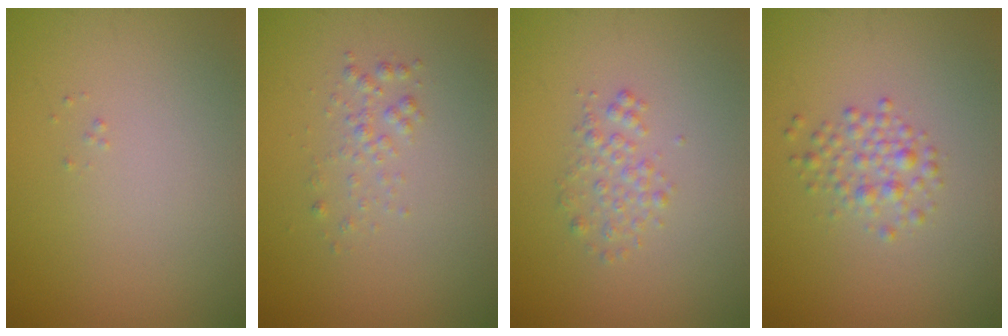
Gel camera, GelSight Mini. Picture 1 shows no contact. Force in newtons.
{"total": 1.3, "press": 1.3, "slide": 0.1}
{"total": 1.5, "press": 1.5, "slide": 0.0}
{"total": 2.0, "press": 2.0, "slide": 0.0}